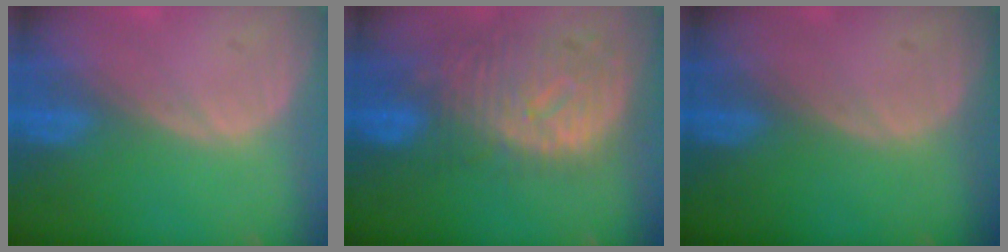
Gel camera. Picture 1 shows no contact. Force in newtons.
{"total": 10.8, "press": 9.7, "slide": 4.8}
{"total": 0.0}